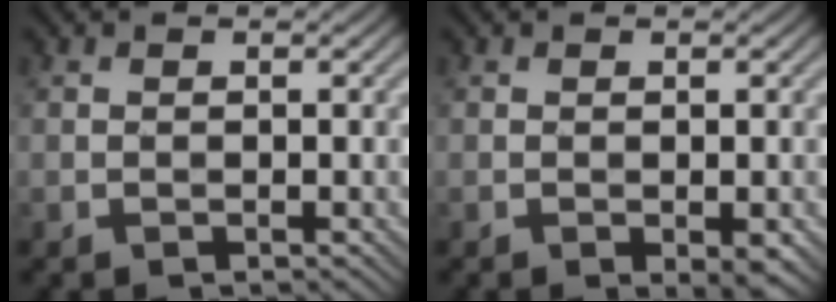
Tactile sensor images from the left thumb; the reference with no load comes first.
{"total": 1.3, "force": [-0.4, 0.5, 1.1], "torque": [-0.018, -0.004, -0.006]}